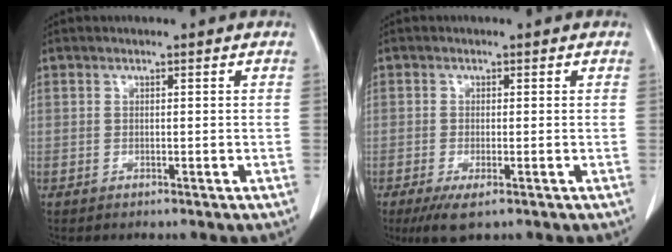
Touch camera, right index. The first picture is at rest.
{"total": 3.8, "force": [-2.1, 0.9, 3.1], "torque": [-0.057, -0.011, -0.031]}